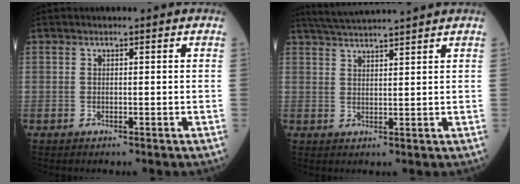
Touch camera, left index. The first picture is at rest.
{"total": 7.6, "force": [7.1, -1.1, 2.6], "torque": [-0.051, 0.027, 0.117]}